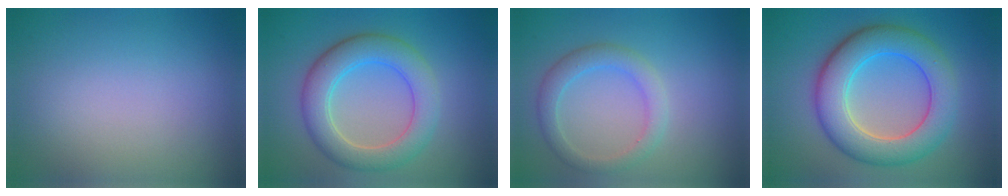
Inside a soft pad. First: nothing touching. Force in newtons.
{"total": 5.7, "press": 5.6, "slide": 0.5}
{"total": 2.8, "press": 2.8, "slide": 0.2}
{"total": 7.9, "press": 7.8, "slide": 0.3}